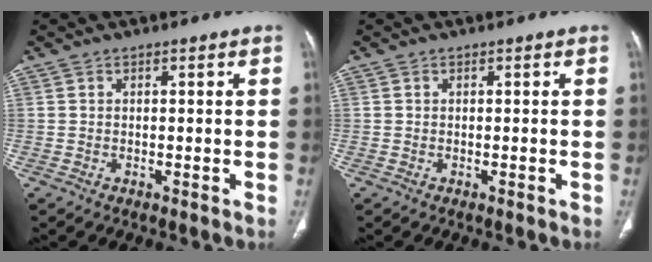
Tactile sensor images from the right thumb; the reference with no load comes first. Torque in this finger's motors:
{"motor_torque": [0.02, -0.11, 0.17, 0.09, 0.00]}